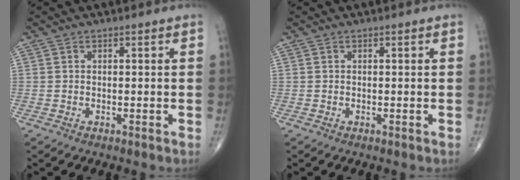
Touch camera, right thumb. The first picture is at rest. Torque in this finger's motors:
{"motor_torque": [0.00, 0.00, 0.00, 0.00, 0.00]}